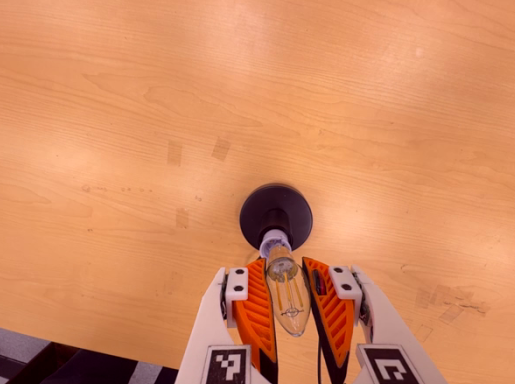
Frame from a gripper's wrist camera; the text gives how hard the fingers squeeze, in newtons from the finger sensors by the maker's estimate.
{"total": 20.5, "left": 22.2, "right": 18.8}